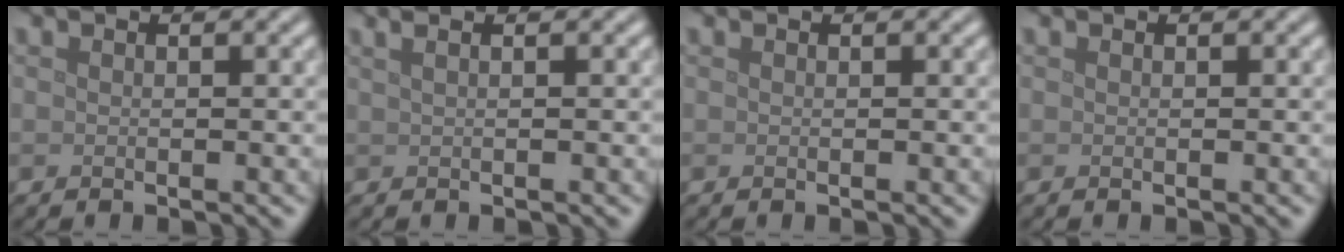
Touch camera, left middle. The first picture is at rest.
{"total": 3.2, "force": [1.6, 1.7, 2.2], "torque": [-0.017, 0.017, -0.002]}
{"total": 0.0}
{"total": 0.0}